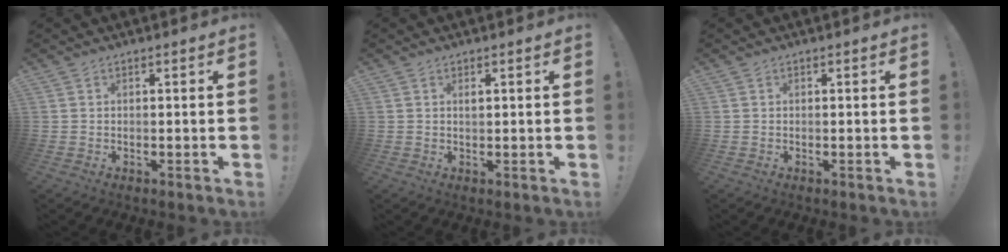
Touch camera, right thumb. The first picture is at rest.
{"total": 0.8, "force": [0.3, 0.4, 0.6], "torque": [-0.010, 0.001, 0.004]}
{"total": 0.0}